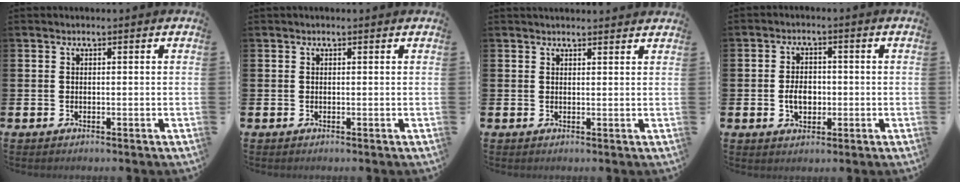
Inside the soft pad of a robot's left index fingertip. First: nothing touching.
{"total": 0.0}
{"total": 1.6, "force": [1.6, 0.2, 0.0], "torque": [0.010, -0.009, 0.026]}
{"total": 3.8, "force": [-0.5, 2.6, 2.7], "torque": [-0.030, -0.003, -0.017]}